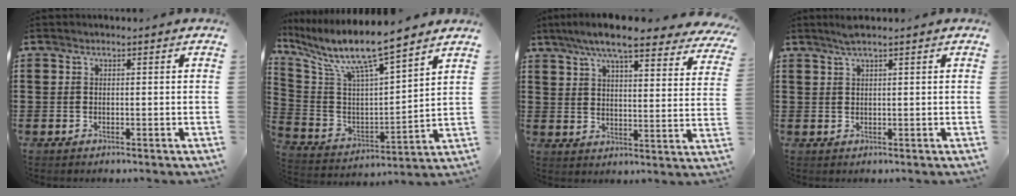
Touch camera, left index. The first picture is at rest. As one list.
[{"total": 9.8, "force": [7.8, 1.1, 5.8], "torque": [-0.143, -0.052, 0.130]}, {"total": 8.9, "force": [7.5, 0.4, 4.8], "torque": [-0.111, -0.030, 0.129]}, {"total": 1.9, "force": [1.4, 0.0, 1.3], "torque": [-0.027, 0.001, 0.026]}]